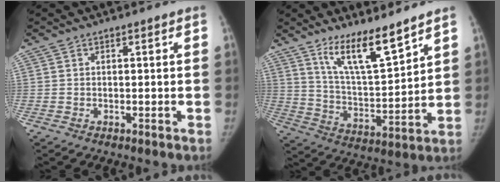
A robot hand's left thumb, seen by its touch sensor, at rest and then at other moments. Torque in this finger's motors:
{"motor_torque": [-0.21, 0.28, 0.48, -0.22, 0.09]}